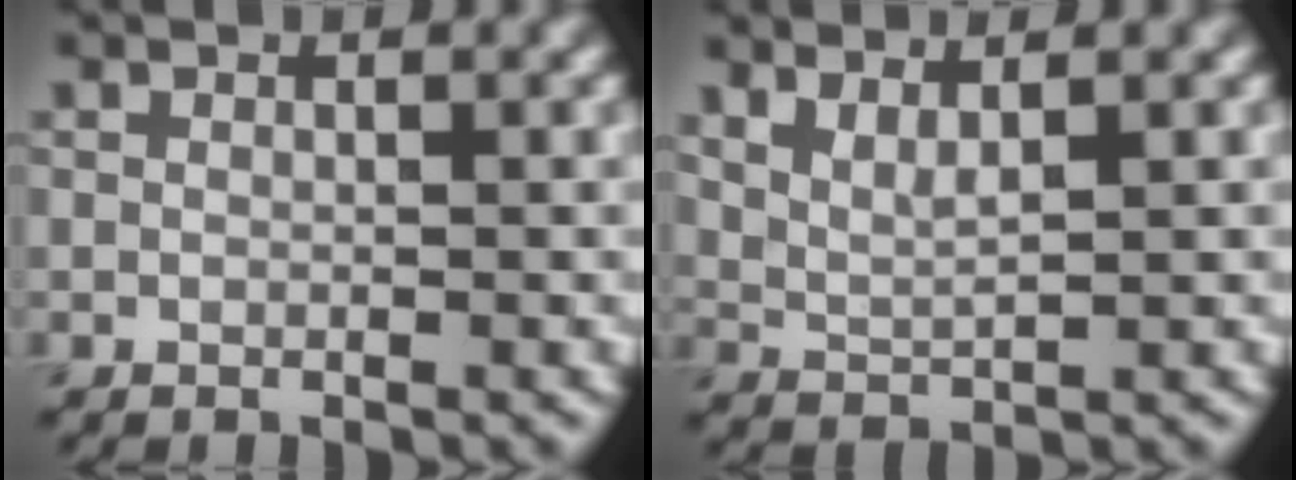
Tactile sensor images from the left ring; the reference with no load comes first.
{"total": 2.3, "force": [1.7, 0.6, 1.4], "torque": [-0.024, -0.004, 0.037]}